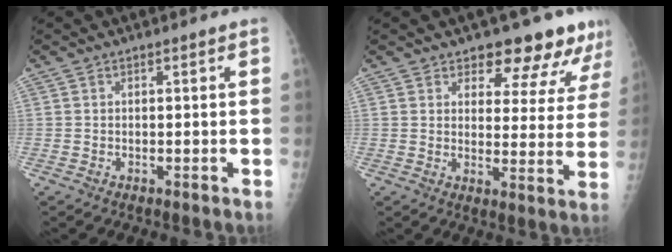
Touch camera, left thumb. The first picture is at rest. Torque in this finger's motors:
{"motor_torque": [0.04, 0.05, 0.43, -0.28, 0.01]}